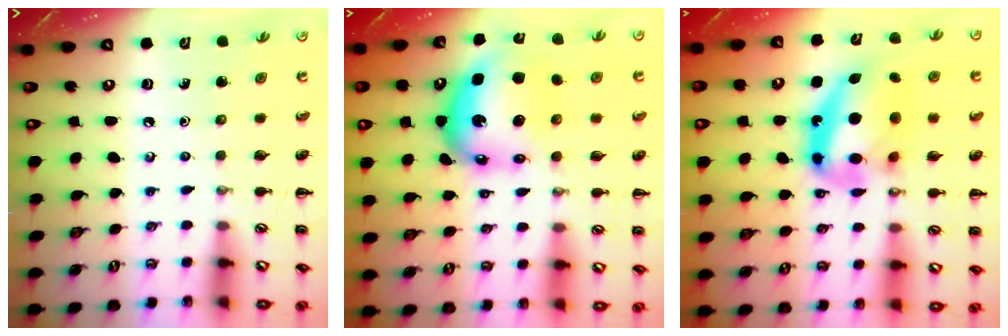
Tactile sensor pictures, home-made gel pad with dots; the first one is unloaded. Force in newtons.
{"total": 9.2, "press": 8.8, "slide": 2.9}
{"total": 17.8, "press": 17.2, "slide": 4.5}